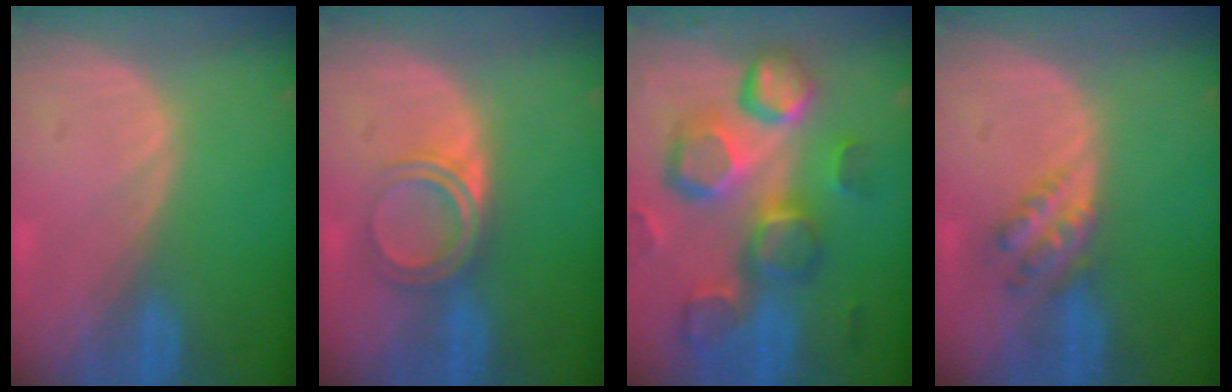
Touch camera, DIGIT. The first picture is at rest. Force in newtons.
{"total": 4.9, "press": 4.4, "slide": 2.2}
{"total": 13.0, "press": 11.4, "slide": 6.3}
{"total": 4.5, "press": 3.9, "slide": 2.2}